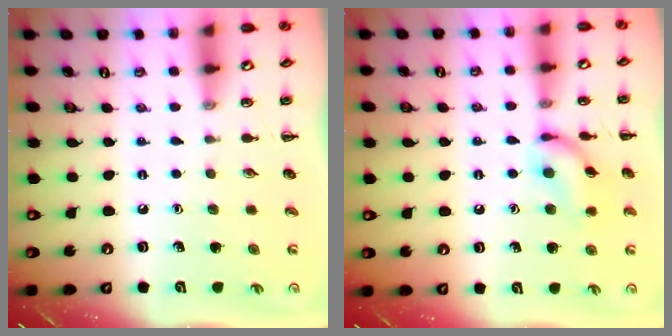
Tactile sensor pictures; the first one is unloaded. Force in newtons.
{"total": 11.9, "press": 11.8, "slide": 1.0}